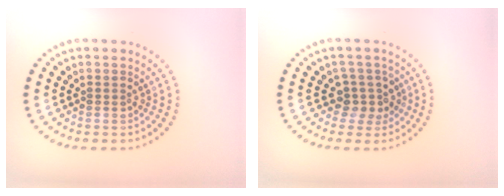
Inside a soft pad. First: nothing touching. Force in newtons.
{"total": 2.6, "press": 2.1, "slide": 1.6}